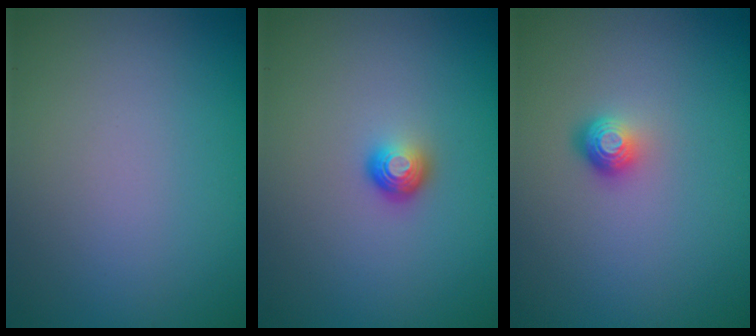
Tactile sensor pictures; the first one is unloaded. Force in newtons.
{"total": 1.7, "press": 1.2, "slide": 1.2}
{"total": 1.8, "press": 1.2, "slide": 1.3}